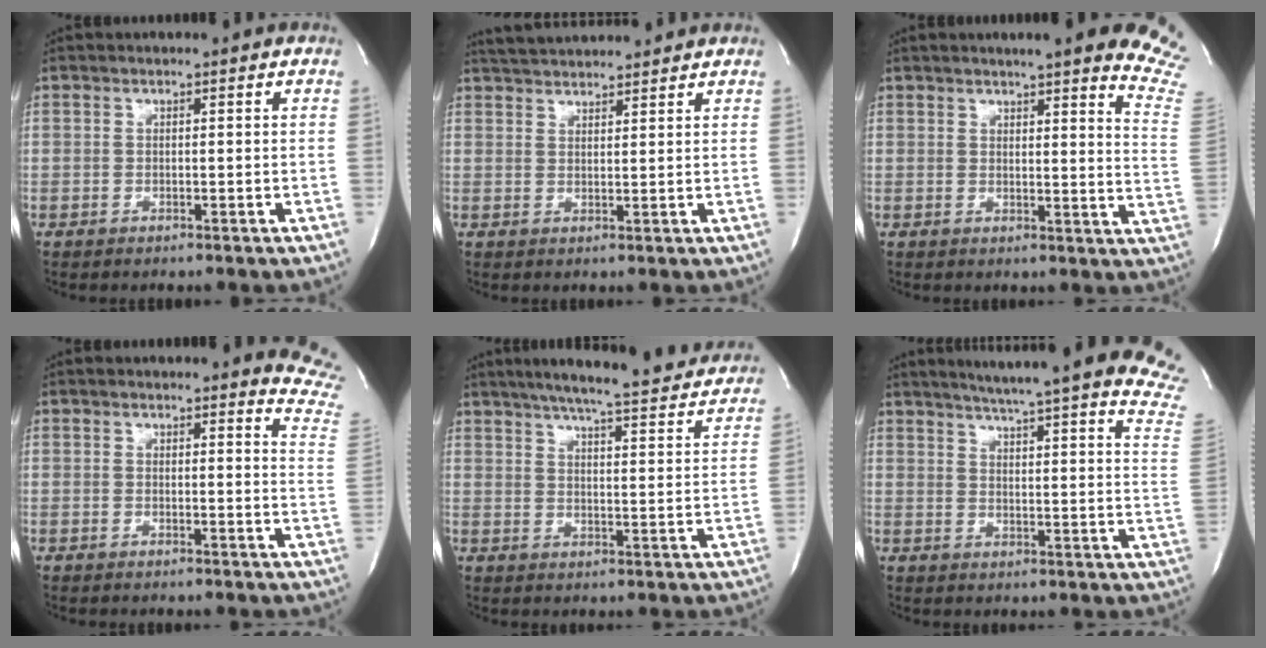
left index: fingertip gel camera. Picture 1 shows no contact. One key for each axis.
{"total": 7.6, "fx": 7.3, "fy": 0.8, "fz": 2.1, "tx": -0.043, "ty": 0.028, "tz": 0.115}
{"total": 17.7, "fx": 15.7, "fy": 0.7, "fz": 8.0, "tx": -0.088, "ty": -0.081, "tz": 0.155}
{"total": 7.8, "fx": 7.6, "fy": 0.5, "fz": 1.6, "tx": 0.003, "ty": -0.067, "tz": 0.045}
{"total": 21.8, "fx": 19.4, "fy": 2.3, "fz": 9.6, "tx": -0.150, "ty": -0.022, "tz": 0.241}
{"total": 27.5, "fx": 24.7, "fy": -1.1, "fz": 12.0, "tx": -0.172, "ty": -0.109, "tz": 0.289}